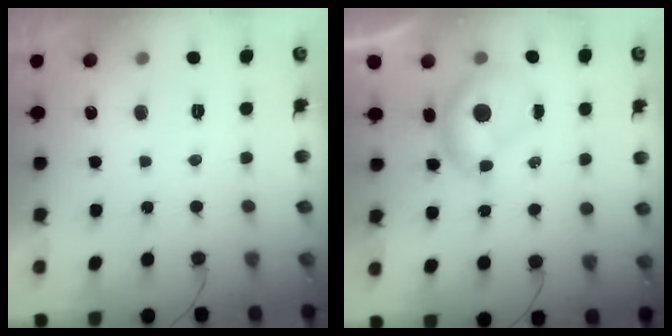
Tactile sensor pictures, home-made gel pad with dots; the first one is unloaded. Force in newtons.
{"total": 6.5, "press": 6.5, "slide": 0.8}